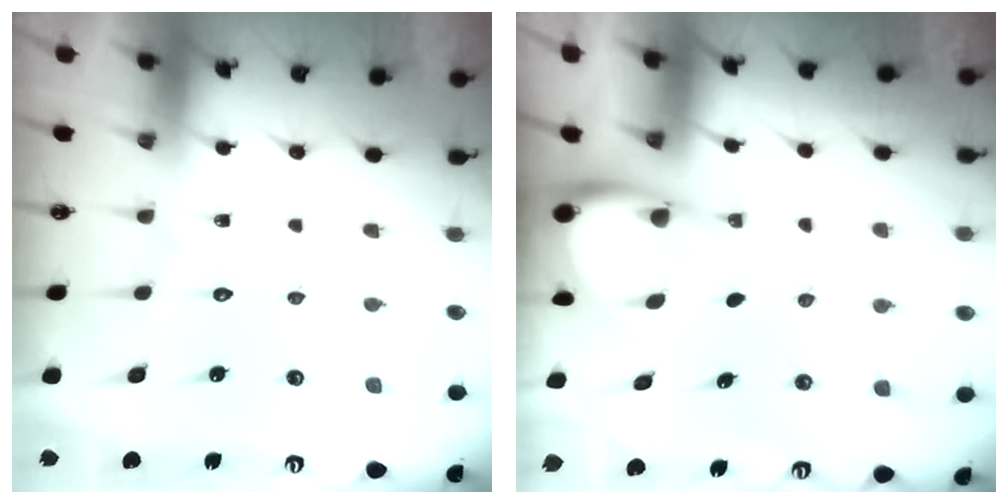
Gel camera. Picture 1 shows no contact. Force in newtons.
{"total": 4.0, "press": 4.0, "slide": 0.2}